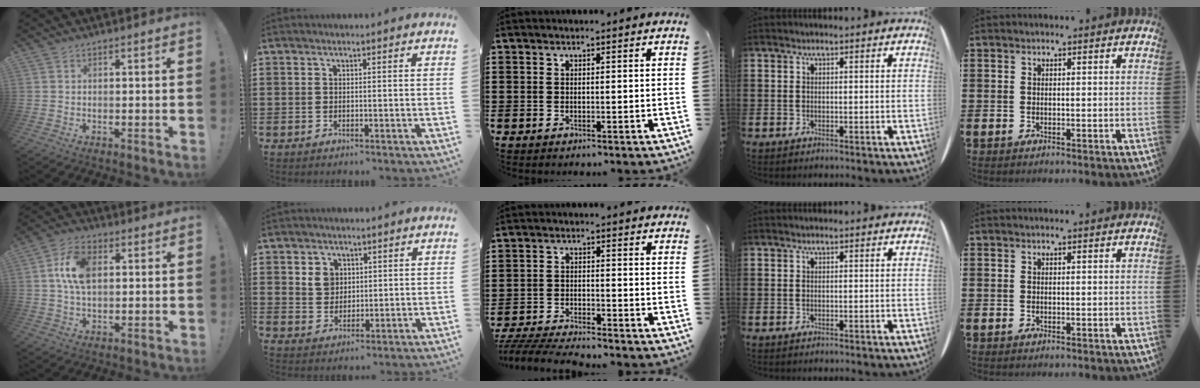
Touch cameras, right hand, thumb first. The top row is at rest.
{"thumb": {"total": 10.9, "force": [2.2, 6.5, 8.4], "torque": [-0.162, 0.010, 0.042]}, "index": {"total": 3.7, "force": [1.6, 3.1, 1.1], "torque": [-0.026, 0.006, 0.027]}, "middle": {"total": 5.0, "force": [-4.9, 0.3, 0.9], "torque": [-0.034, -0.006, -0.104]}}